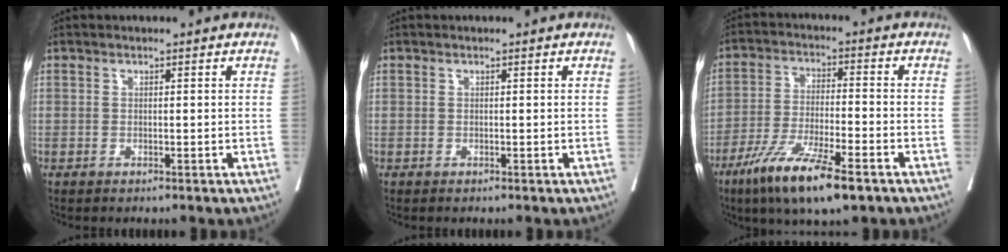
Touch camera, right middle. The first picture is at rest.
{"total": 0.0}
{"total": 12.3, "force": [-7.7, 1.8, 9.5], "torque": [-0.181, -0.029, -0.133]}